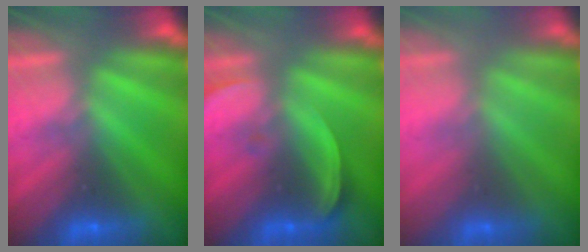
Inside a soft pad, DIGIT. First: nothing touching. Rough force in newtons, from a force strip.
{"total": 2.6}
{"total": 2.4}